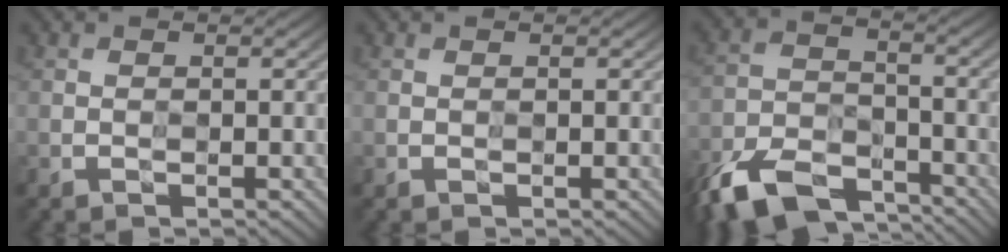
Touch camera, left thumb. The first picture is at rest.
{"total": 0.0}
{"total": 8.4, "force": [-7.1, 3.5, 2.7], "torque": [-0.058, -0.005, -0.151]}